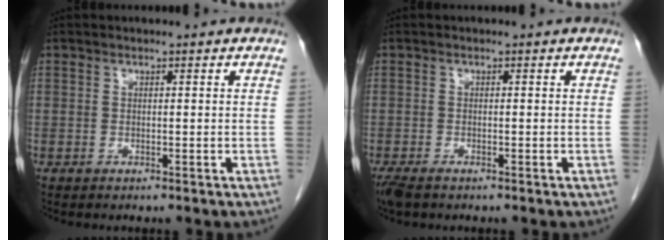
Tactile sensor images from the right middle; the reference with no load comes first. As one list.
[{"total": 2.9, "force": [-2.2, 1.0, 1.7], "torque": [-0.038, -0.010, -0.037]}]